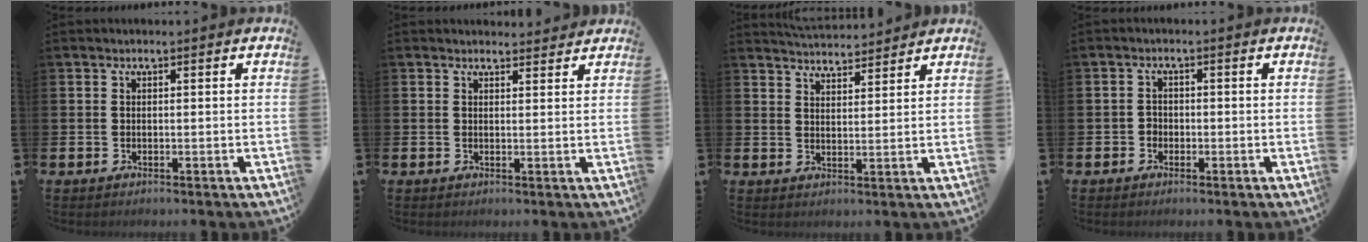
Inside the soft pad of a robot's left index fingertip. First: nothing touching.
{"total": 1.8, "force": [1.8, 0.4, -0.1], "torque": [0.009, -0.009, 0.030]}
{"total": 4.3, "force": [4.3, 0.3, -0.2], "torque": [-0.005, -0.025, 0.078]}
{"total": 1.5, "force": [-0.8, 1.2, 0.3], "torque": [-0.005, 0.002, -0.019]}